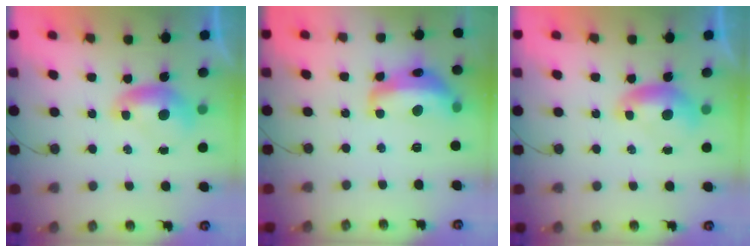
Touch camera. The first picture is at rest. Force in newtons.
{"total": 8.8, "press": 8.7, "slide": 0.7}
{"total": 0.0}